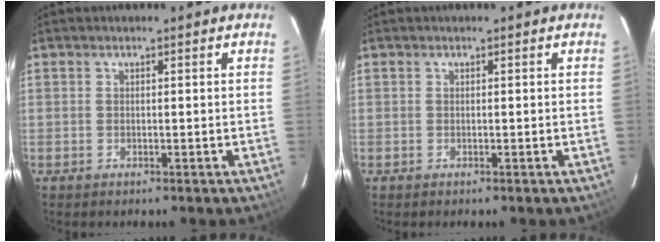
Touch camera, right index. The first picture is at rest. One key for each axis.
{"total": 0.0}